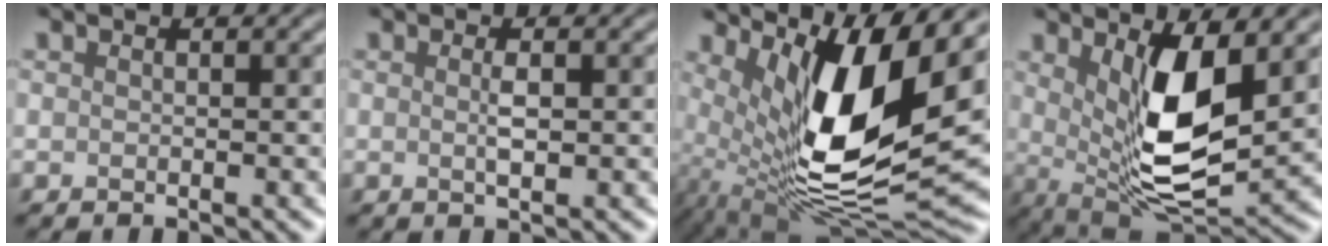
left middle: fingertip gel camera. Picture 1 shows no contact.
{"total": 1.2, "force": [0.0, 0.1, 1.2], "torque": [-0.028, -0.002, 0.001]}
{"total": 12.3, "force": [3.2, 4.0, 11.2], "torque": [-0.212, -0.014, 0.068]}
{"total": 8.0, "force": [1.8, 2.8, 7.2], "torque": [-0.137, -0.025, 0.037]}